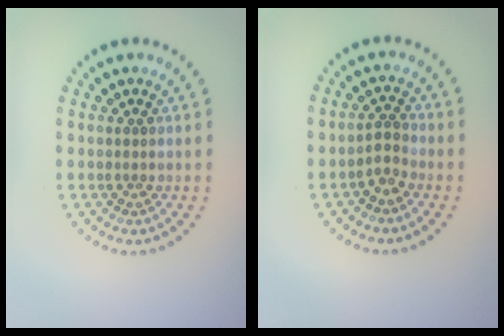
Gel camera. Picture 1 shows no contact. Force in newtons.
{"total": 1.6, "press": 1.2, "slide": 1.1}